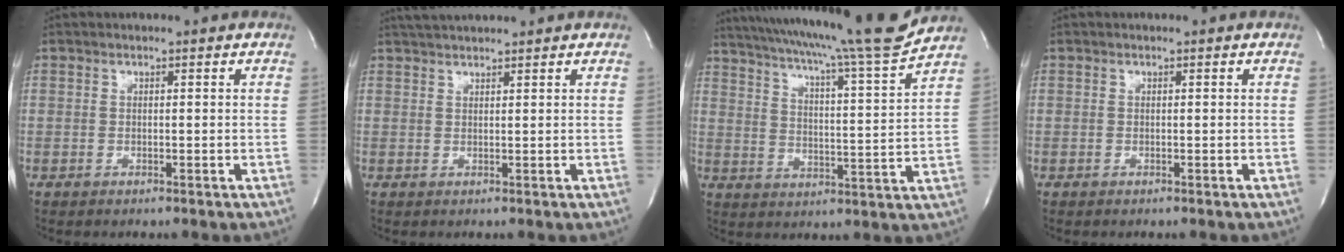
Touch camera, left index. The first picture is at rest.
{"total": 4.1, "force": [3.8, -0.2, 1.4], "torque": [-0.026, 0.028, 0.070]}
{"total": 19.7, "force": [17.5, -1.7, 9.0], "torque": [-0.157, -0.040, 0.250]}
{"total": 0.0}